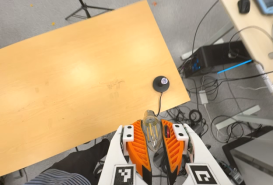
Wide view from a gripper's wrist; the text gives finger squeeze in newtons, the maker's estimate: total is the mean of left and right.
{"total": 19.2, "left": 23.8, "right": 14.6}